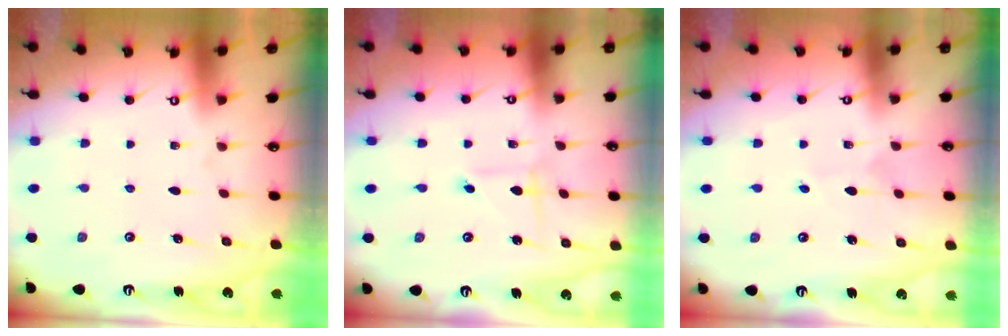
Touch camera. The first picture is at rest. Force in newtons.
{"total": 1.4, "press": 1.3, "slide": 0.1}
{"total": 2.1, "press": 2.1, "slide": 0.1}